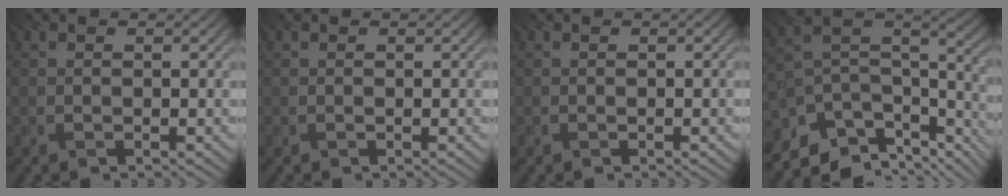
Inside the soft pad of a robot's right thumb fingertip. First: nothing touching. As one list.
[{"total": 0.0}, {"total": 0.0}, {"total": 11.6, "force": [-7.8, 5.6, 6.5], "torque": [-0.149, -0.010, -0.119]}]